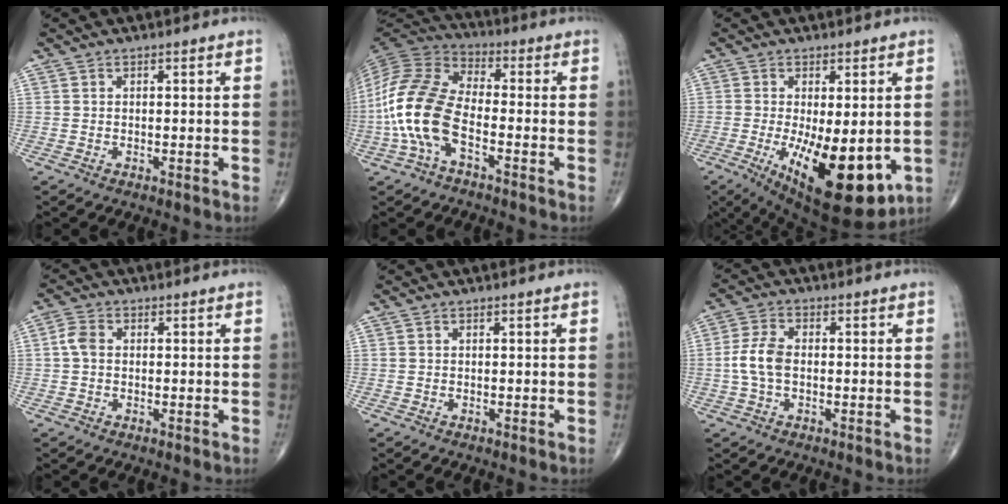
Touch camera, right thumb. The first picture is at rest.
{"total": 15.0, "force": [-4.3, 7.4, 12.3], "torque": [-0.266, 0.032, -0.092]}
{"total": 17.2, "force": [-4.4, 6.8, 15.1], "torque": [-0.216, -0.028, -0.045]}
{"total": 3.0, "force": [0.1, 2.2, 2.1], "torque": [-0.045, 0.008, -0.004]}
{"total": 0.0}
{"total": 5.6, "force": [-0.6, 3.3, 4.6], "torque": [-0.106, 0.014, -0.016]}